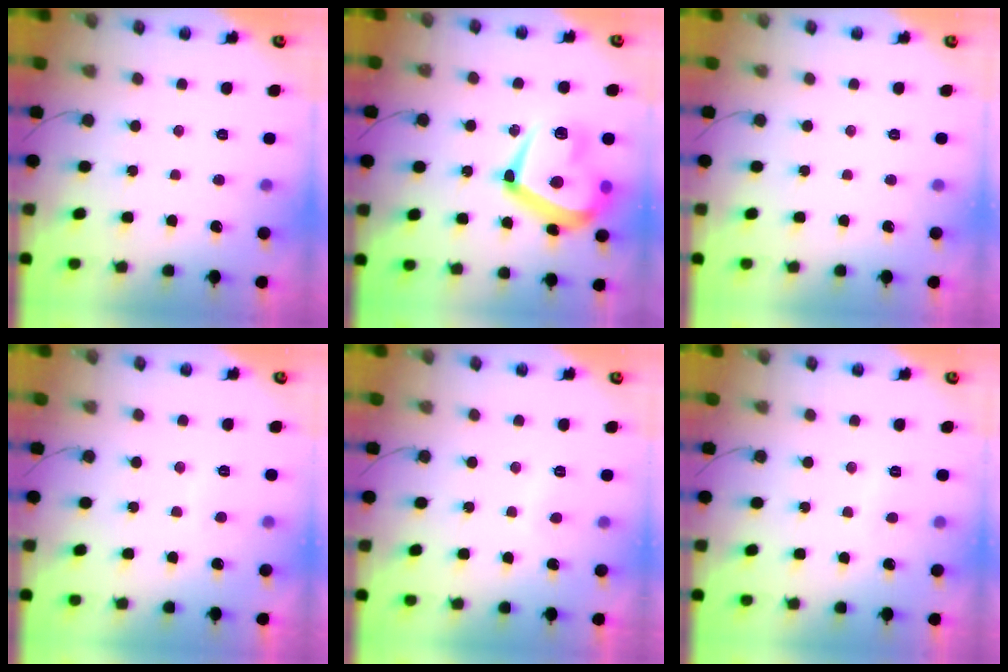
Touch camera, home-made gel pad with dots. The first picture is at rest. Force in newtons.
{"total": 20.6, "press": 20.5, "slide": 1.7}
{"total": 0.0}
{"total": 1.3, "press": 1.2, "slide": 0.5}
{"total": 2.2, "press": 2.1, "slide": 0.5}
{"total": 2.7, "press": 2.7, "slide": 0.4}